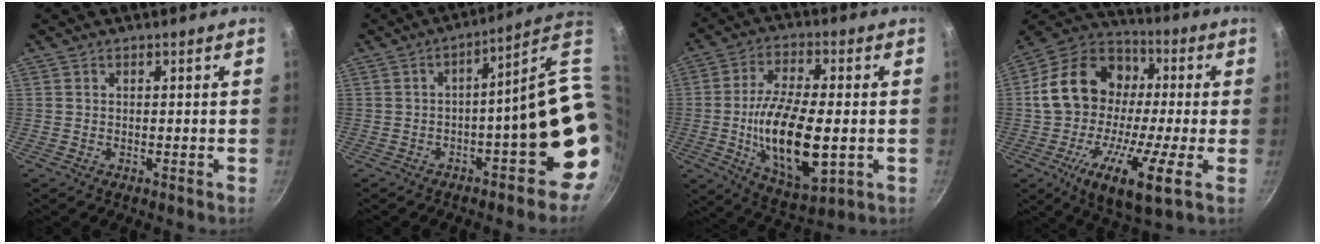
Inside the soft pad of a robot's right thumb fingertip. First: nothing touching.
{"total": 16.2, "force": [-1.9, 4.2, 15.6], "torque": [-0.161, 0.033, -0.020]}
{"total": 18.0, "force": [-2.3, 7.5, 16.2], "torque": [-0.294, -0.001, -0.036]}
{"total": 22.7, "force": [-3.0, 12.7, 18.6], "torque": [-0.298, 0.030, -0.073]}